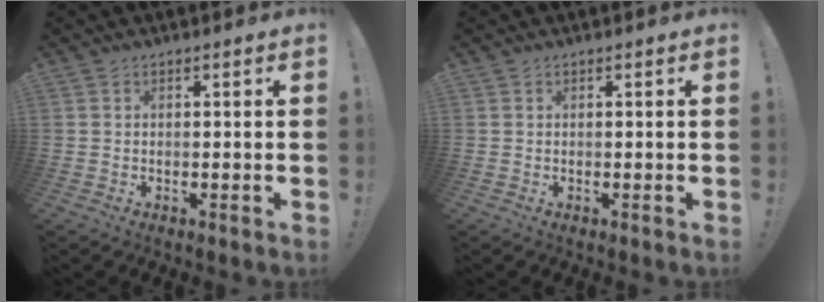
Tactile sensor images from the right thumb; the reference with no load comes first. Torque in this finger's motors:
{"motor_torque": [0.00, 0.00, 0.00, 0.00, 0.00]}